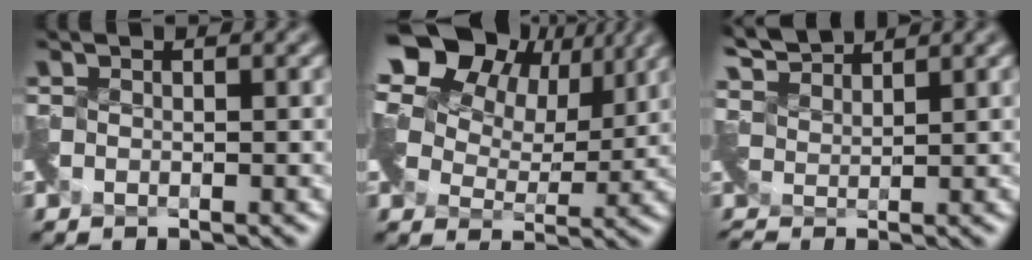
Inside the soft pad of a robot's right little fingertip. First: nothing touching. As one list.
[{"total": 15.6, "force": [8.4, 9.7, 9.0], "torque": [-0.158, 0.043, 0.124]}, {"total": 3.5, "force": [3.5, 0.4, 0.1], "torque": [-0.019, 0.010, 0.075]}]